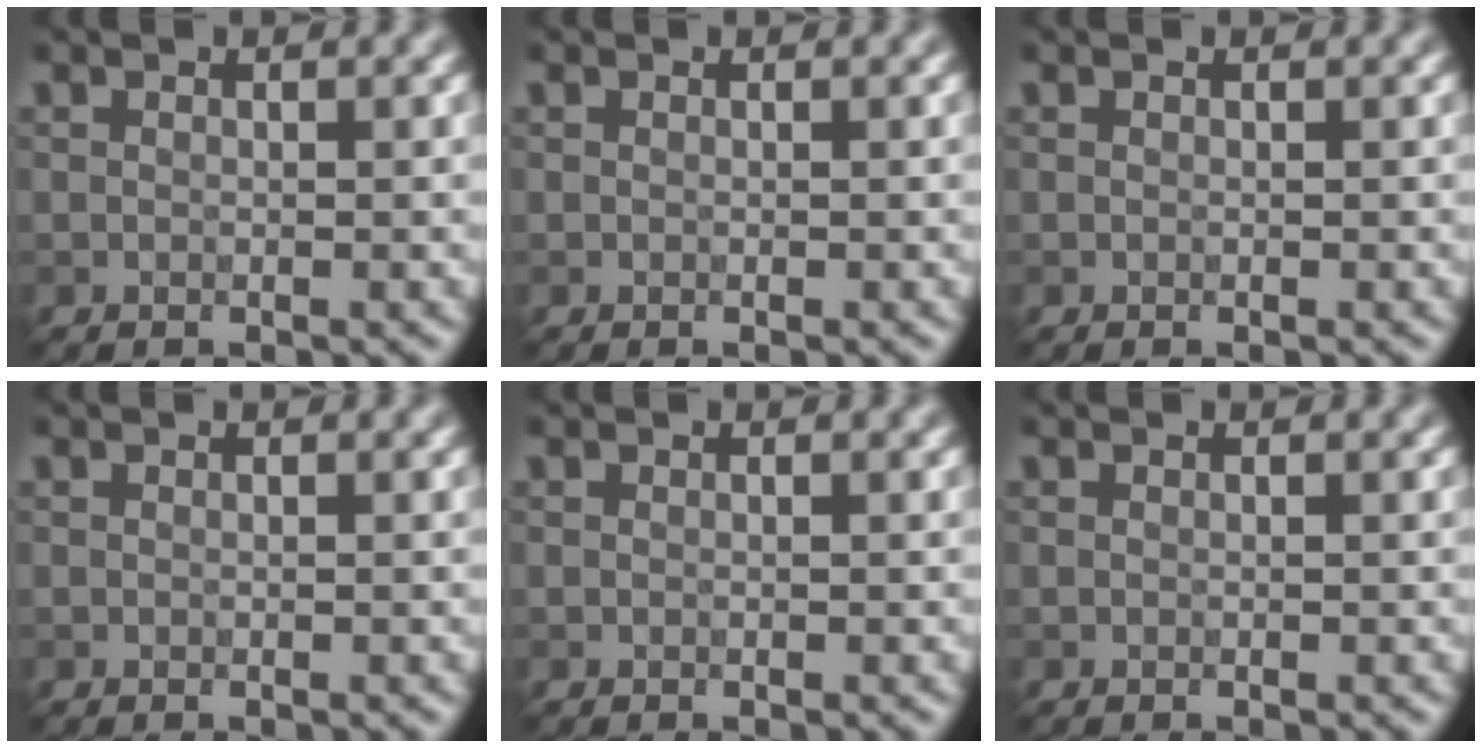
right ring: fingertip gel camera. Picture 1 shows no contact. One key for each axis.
{"total": 0.0}
{"total": 0.0}
{"total": 0.0}
{"total": 0.0}
{"total": 0.0}